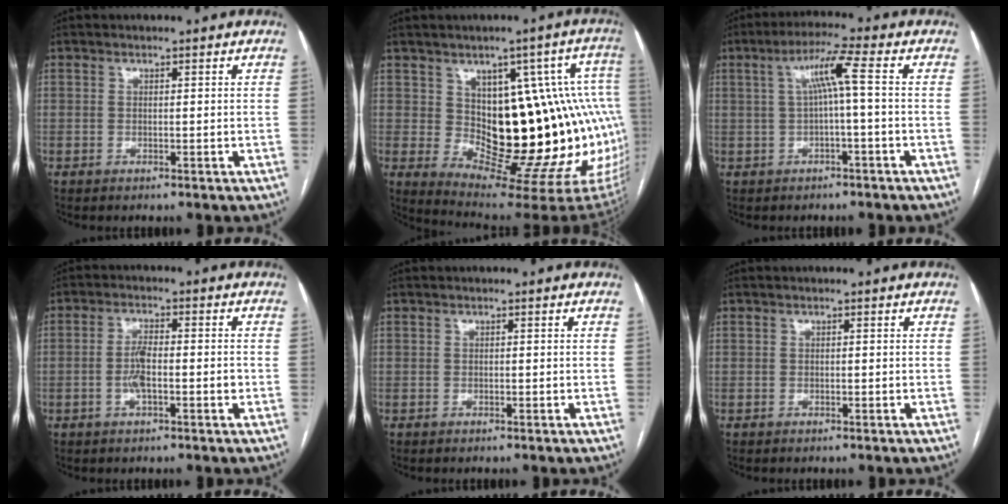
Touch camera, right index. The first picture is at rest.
{"total": 20.8, "force": [0.1, 7.8, 19.3], "torque": [-0.164, 0.030, 0.023]}
{"total": 5.5, "force": [0.4, -0.6, 5.5], "torque": [-0.099, 0.019, 0.013]}
{"total": 4.4, "force": [-1.1, 1.3, 4.0], "torque": [-0.085, 0.006, -0.019]}
{"total": 0.0}
{"total": 0.0}